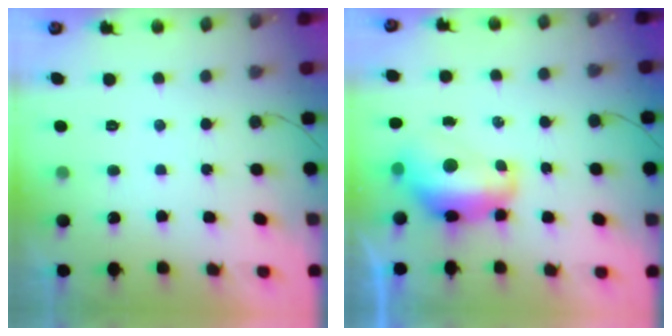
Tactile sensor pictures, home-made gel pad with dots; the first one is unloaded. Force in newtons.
{"total": 12.4, "press": 12.4, "slide": 1.1}